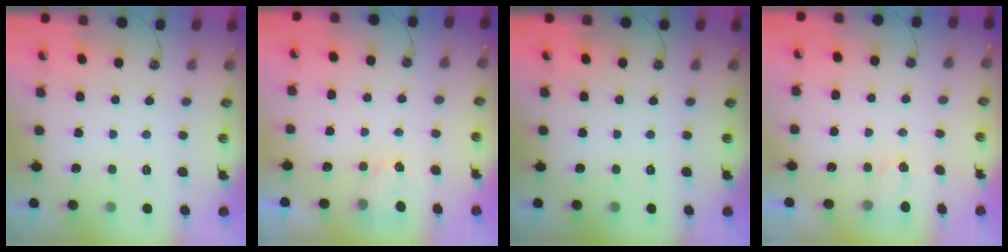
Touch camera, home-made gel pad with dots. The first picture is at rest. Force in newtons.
{"total": 2.7, "press": 2.7, "slide": 0.4}
{"total": 0.0}
{"total": 3.3, "press": 3.3, "slide": 0.2}